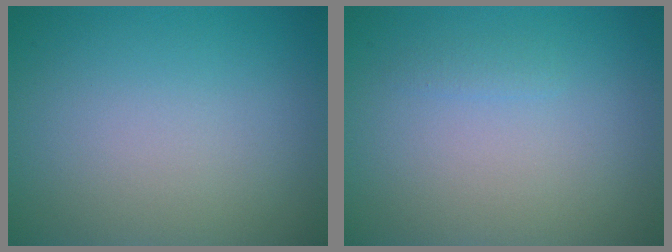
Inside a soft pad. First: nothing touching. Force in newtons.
{"total": 0.6, "press": 0.6, "slide": 0.1}